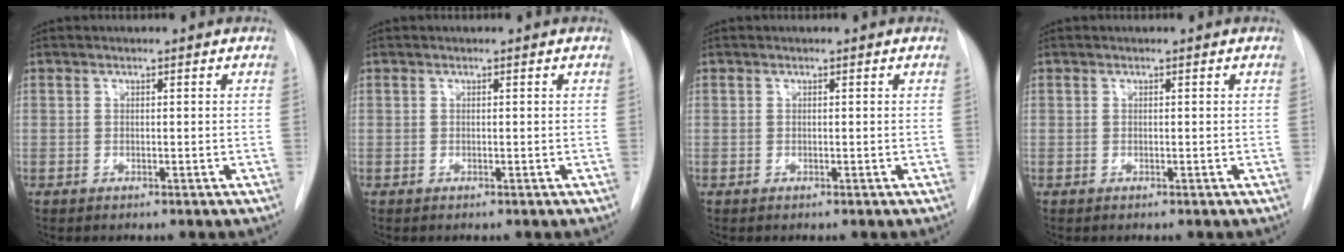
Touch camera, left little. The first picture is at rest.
{"total": 0.0}
{"total": 0.0}
{"total": 0.0}